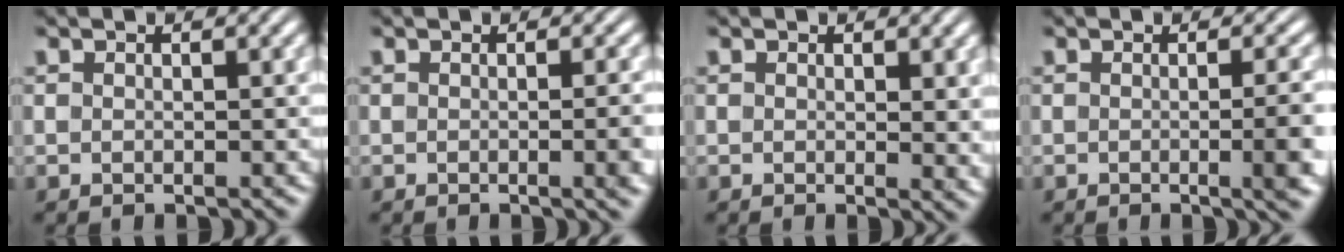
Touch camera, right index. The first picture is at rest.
{"total": 1.6, "force": [-0.4, -0.1, 1.6], "torque": [-0.016, 0.003, -0.009]}
{"total": 1.1, "force": [0.5, 0.2, 1.0], "torque": [-0.009, -0.008, 0.007]}
{"total": 3.2, "force": [-0.6, 0.2, 3.1], "torque": [-0.033, 0.005, -0.016]}